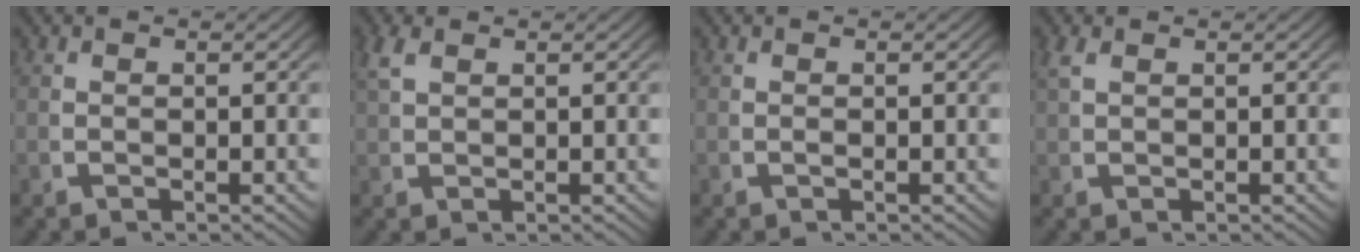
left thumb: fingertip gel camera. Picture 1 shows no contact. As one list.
[{"total": 1.6, "force": [1.4, 0.3, 0.7], "torque": [-0.021, 0.003, 0.037]}, {"total": 0.0}, {"total": 1.1, "force": [0.9, 0.2, 0.6], "torque": [-0.018, 0.001, 0.026]}]